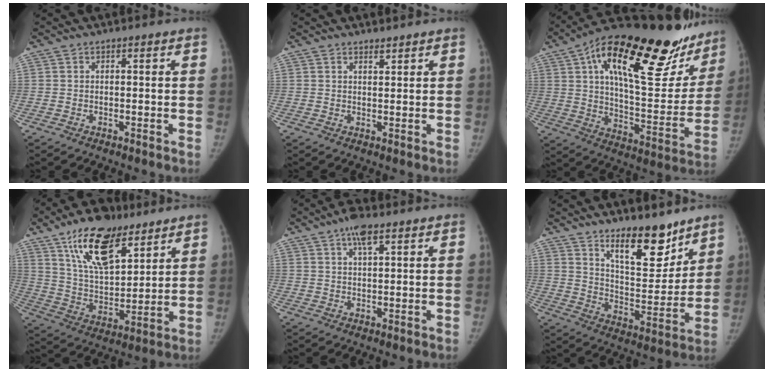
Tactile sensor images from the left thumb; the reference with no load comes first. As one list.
[{"total": 1.4, "force": [1.4, 0.3, 0.3], "torque": [0.005, -0.015, 0.021]}, {"total": 34.5, "force": [20.6, 13.4, 24.3], "torque": [-0.326, -0.041, 0.310]}, {"total": 17.8, "force": [10.9, 8.2, 11.4], "torque": [-0.159, -0.051, 0.197]}, {"total": 4.7, "force": [2.8, 1.6, 3.4], "torque": [-0.054, -0.005, 0.045]}, {"total": 14.3, "force": [10.6, 5.2, 8.1], "torque": [-0.078, -0.094, 0.176]}]